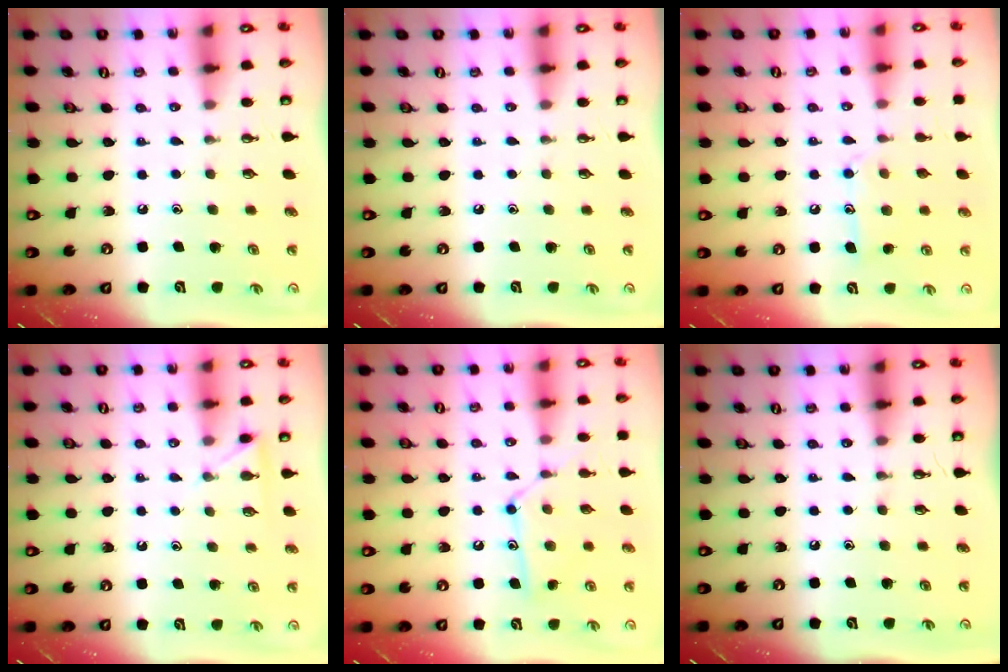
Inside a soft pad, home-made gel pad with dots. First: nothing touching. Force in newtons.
{"total": 0.0}
{"total": 11.7, "press": 11.7, "slide": 0.7}
{"total": 3.9, "press": 3.9, "slide": 0.4}
{"total": 13.0, "press": 12.9, "slide": 0.8}
{"total": 0.0}